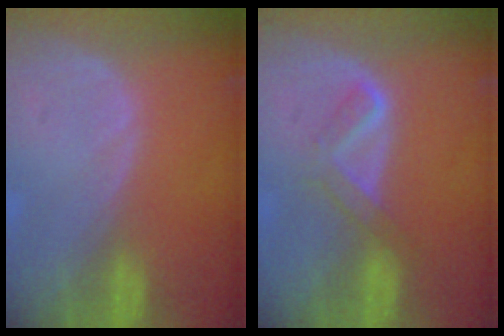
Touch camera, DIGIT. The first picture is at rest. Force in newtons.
{"total": 3.7, "press": 3.7, "slide": 0.6}